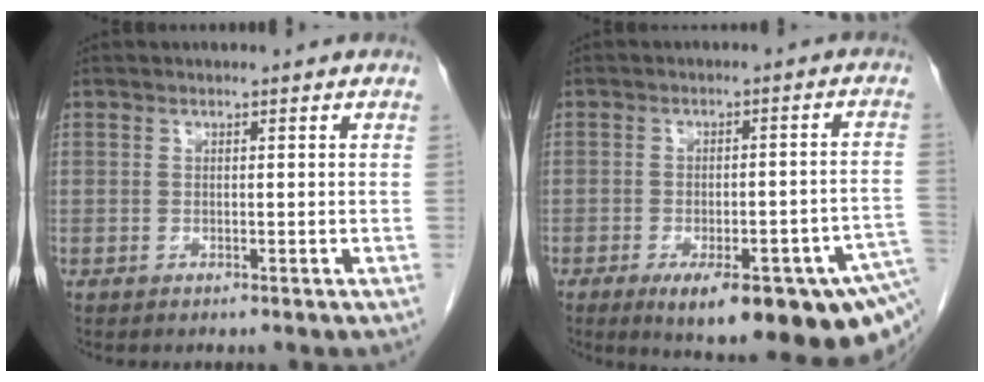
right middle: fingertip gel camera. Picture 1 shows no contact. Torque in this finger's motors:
{"motor_torque": [1.13, -1.02, 0.23, 0.10]}